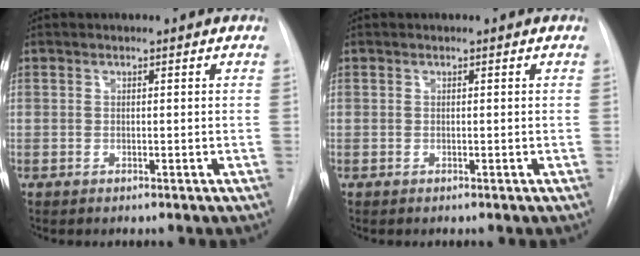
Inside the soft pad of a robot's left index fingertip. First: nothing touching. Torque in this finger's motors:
{"motor_torque": [-0.06, 0.06, 0.00, 0.00]}